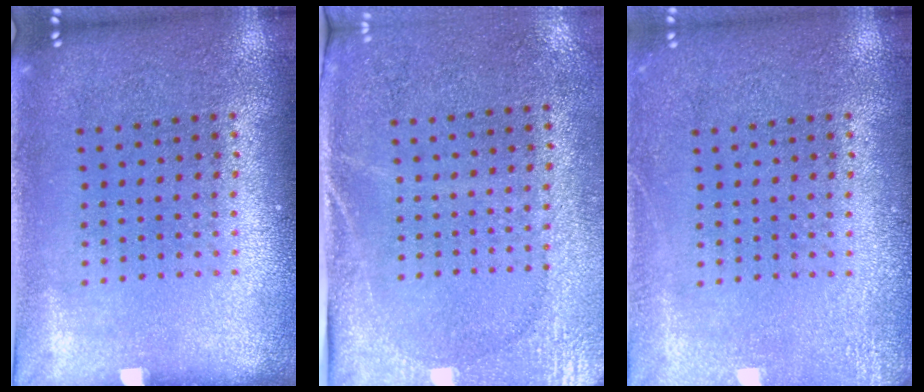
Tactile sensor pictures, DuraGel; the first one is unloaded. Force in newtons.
{"total": 2.7, "press": 2.3, "slide": 1.4}
{"total": 1.9, "press": 1.9, "slide": 0.3}